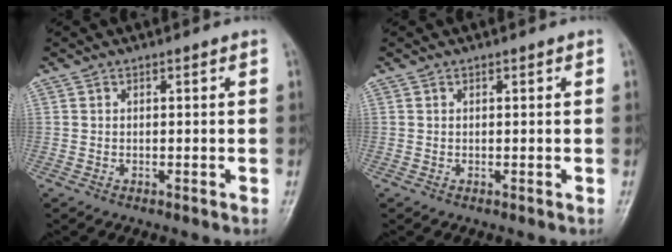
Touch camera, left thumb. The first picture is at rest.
{"total": 0.0}